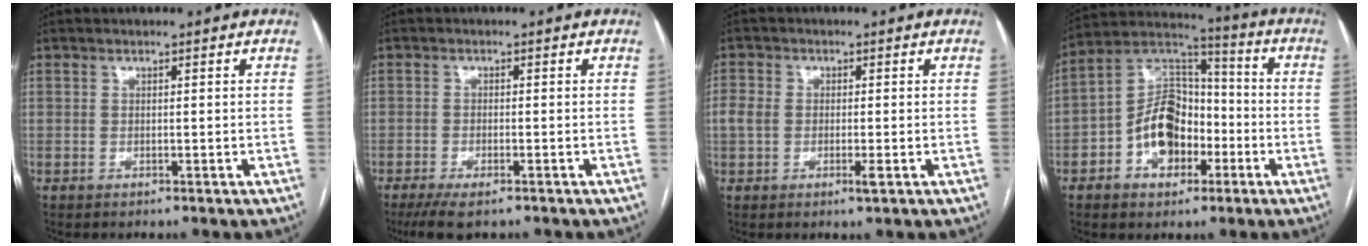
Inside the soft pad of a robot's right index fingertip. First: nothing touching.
{"total": 5.6, "force": [-4.0, 1.5, 3.6], "torque": [-0.062, -0.012, -0.065]}
{"total": 4.0, "force": [-0.8, 2.1, 3.3], "torque": [-0.069, 0.004, -0.014]}
{"total": 12.1, "force": [-3.8, 8.0, 8.2], "torque": [-0.166, 0.038, -0.062]}